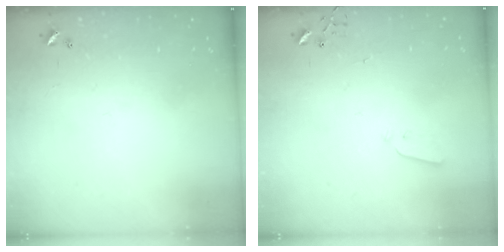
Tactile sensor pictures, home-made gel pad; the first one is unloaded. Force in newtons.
{"total": 3.0, "press": 3.0, "slide": 0.3}